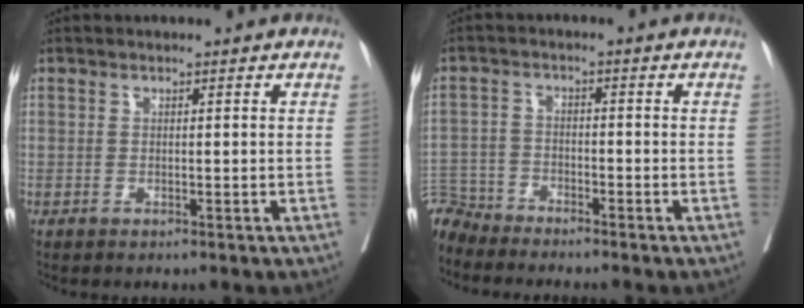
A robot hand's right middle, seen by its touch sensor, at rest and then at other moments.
{"total": 5.4, "force": [-5.3, 0.2, -1.0], "torque": [0.018, -0.005, -0.104]}